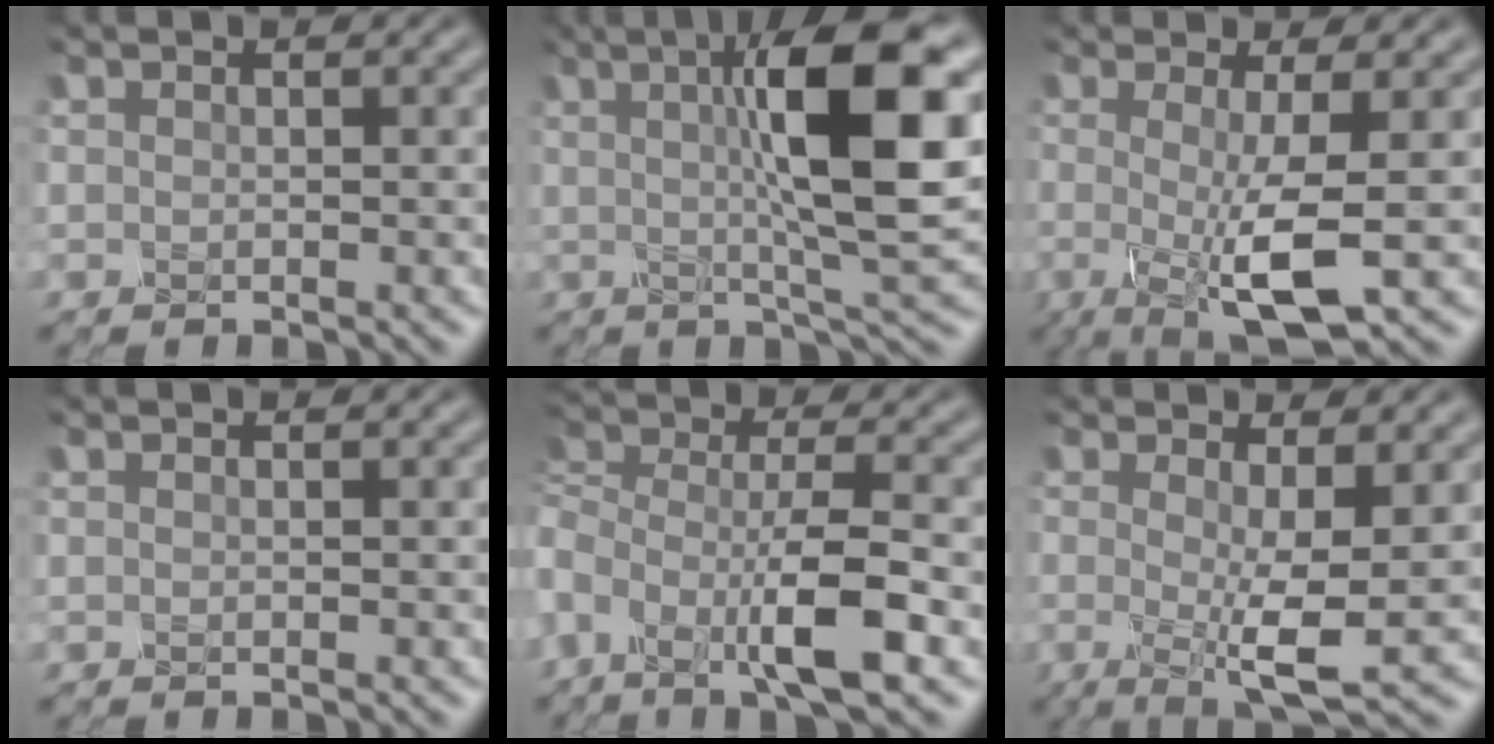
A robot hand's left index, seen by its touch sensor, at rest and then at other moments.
{"total": 10.7, "force": [1.8, 2.2, 10.3], "torque": [-0.143, 0.004, 0.025]}
{"total": 6.1, "force": [-1.5, 1.2, 5.8], "torque": [-0.089, -0.009, -0.028]}
{"total": 0.0}
{"total": 6.9, "force": [-3.4, 1.8, 5.7], "torque": [-0.103, 0.003, -0.080]}
{"total": 5.7, "force": [-0.3, 1.3, 5.6], "torque": [-0.080, -0.013, -0.007]}